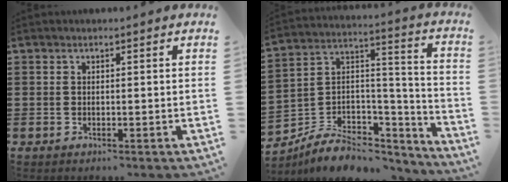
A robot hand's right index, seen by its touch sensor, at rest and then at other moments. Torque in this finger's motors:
{"motor_torque": [-0.34, 0.47, -1.05, -0.21]}